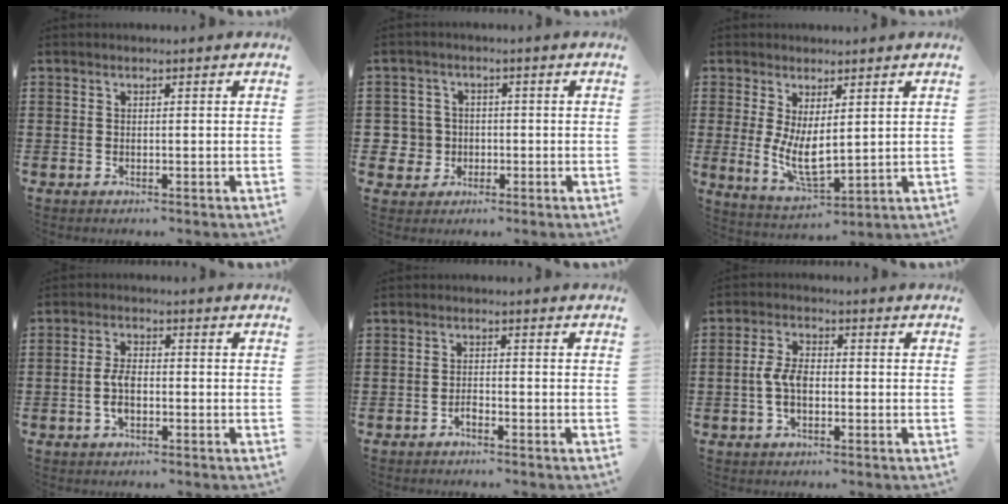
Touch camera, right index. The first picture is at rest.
{"total": 4.6, "force": [-0.8, 4.5, 0.8], "torque": [-0.041, 0.010, -0.018]}
{"total": 6.8, "force": [0.8, 3.0, 6.1], "torque": [-0.109, -0.009, 0.015]}
{"total": 4.1, "force": [-0.8, 1.9, 3.5], "torque": [-0.080, -0.002, -0.018]}
{"total": 1.3, "force": [-1.1, 0.4, 0.6], "torque": [-0.015, -0.003, -0.020]}
{"total": 4.7, "force": [-0.8, 2.4, 4.0], "torque": [-0.101, -0.005, -0.023]}